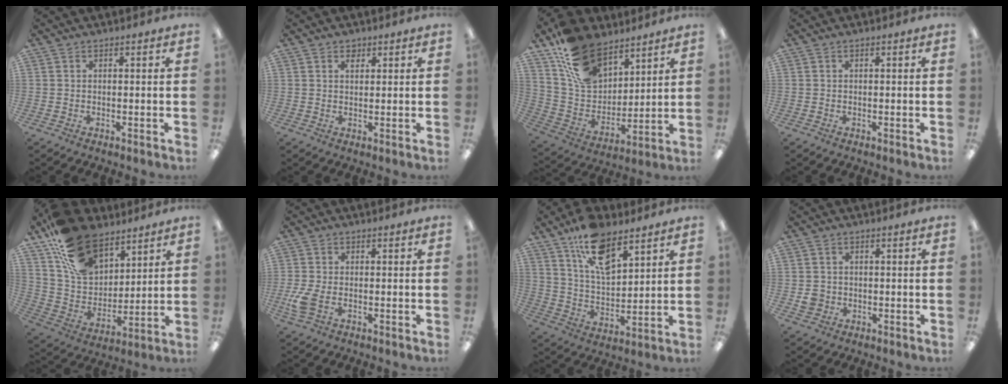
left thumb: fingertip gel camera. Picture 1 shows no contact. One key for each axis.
{"total": 1.8, "fx": 1.3, "fy": 1.1, "fz": 0.6, "tx": 0.003, "ty": -0.007, "tz": 0.022}
{"total": 17.7, "fx": 11.8, "fy": 10.6, "fz": 8.0, "tx": -0.151, "ty": -0.059, "tz": 0.225}
{"total": 0.0}
{"total": 19.6, "fx": 12.6, "fy": 11.9, "fz": 9.3, "tx": -0.176, "ty": -0.060, "tz": 0.237}
{"total": 5.1, "fx": -1.3, "fy": 2.9, "fz": 4.0, "tx": -0.096, "ty": -0.003, "tz": -0.026}
{"total": 13.9, "fx": 9.1, "fy": 6.6, "fz": 8.3, "tx": -0.140, "ty": -0.041, "tz": 0.163}
{"total": 2.9, "fx": -0.4, "fy": 2.7, "fz": 0.8, "tx": -0.006, "ty": 0.003, "tz": -0.009}